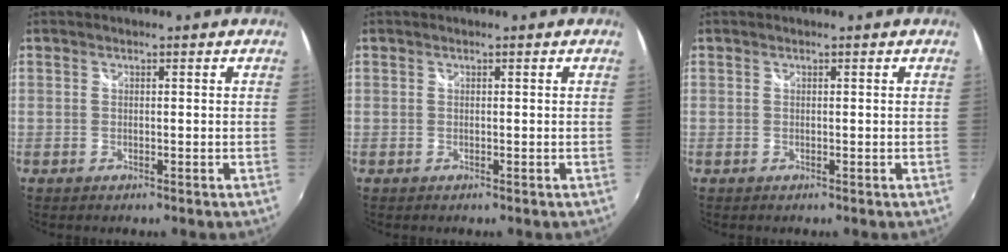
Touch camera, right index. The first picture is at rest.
{"total": 0.0}
{"total": 0.0}